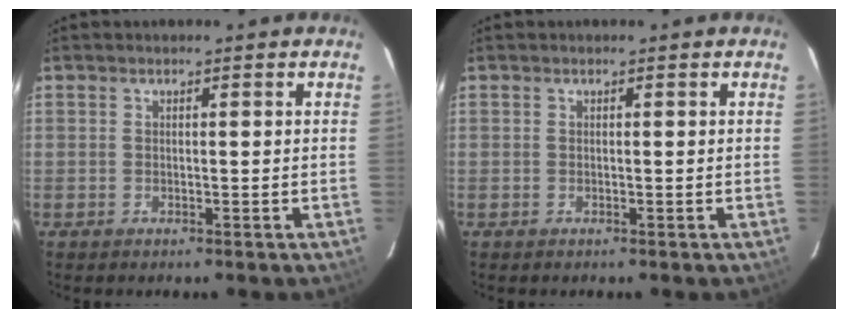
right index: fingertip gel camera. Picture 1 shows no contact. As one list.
[{"total": 0.0}]